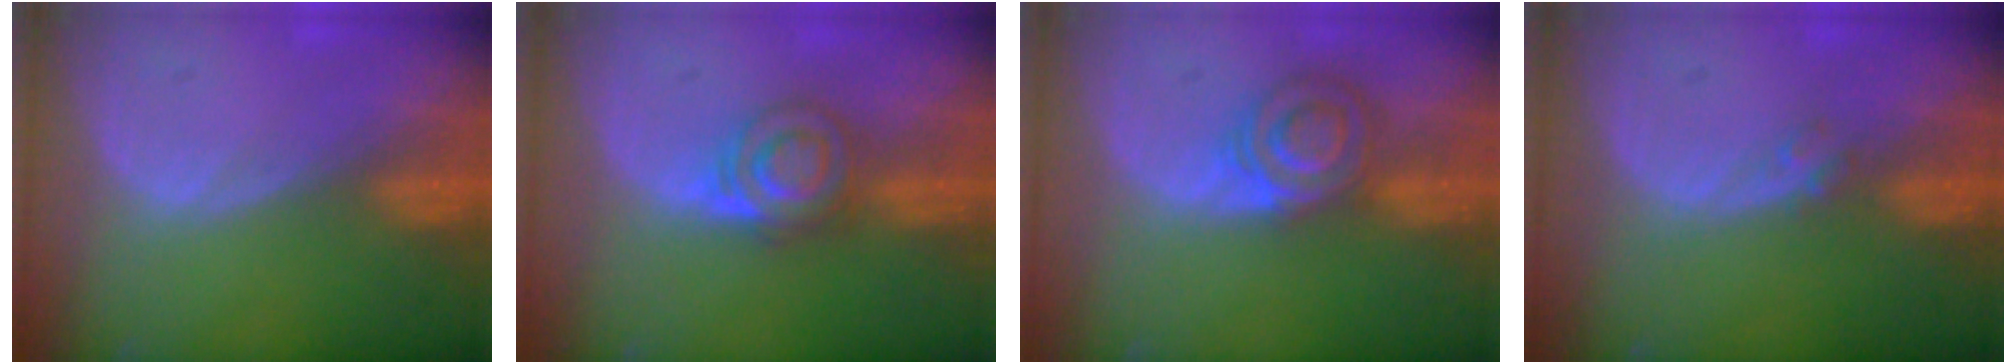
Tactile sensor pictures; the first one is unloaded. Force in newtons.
{"total": 6.3, "press": 5.5, "slide": 3.1}
{"total": 5.9, "press": 5.8, "slide": 0.8}
{"total": 1.4, "press": 1.2, "slide": 0.7}